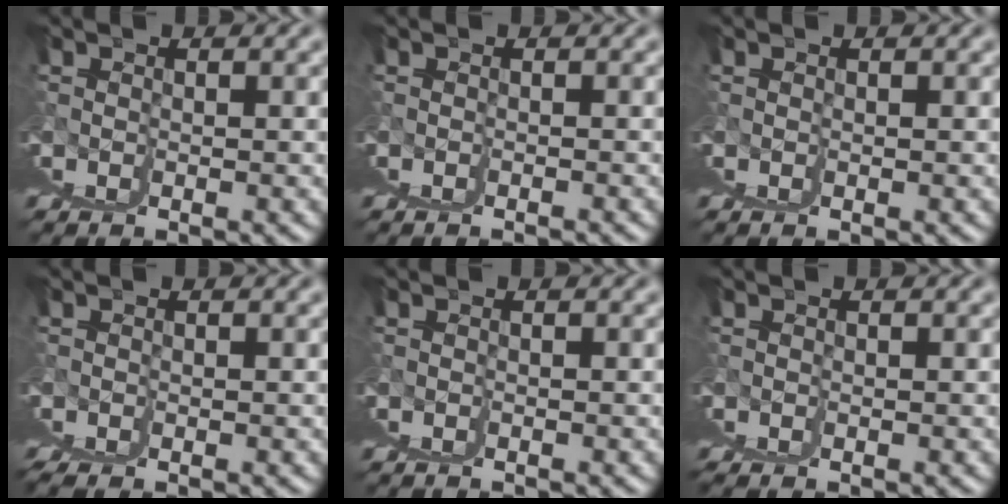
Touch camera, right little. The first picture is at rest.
{"total": 1.3, "force": [-0.5, -1.0, -0.7], "torque": [0.010, 0.008, -0.010]}
{"total": 0.0}
{"total": 1.0, "force": [-0.2, 0.5, 0.8], "torque": [-0.015, 0.002, -0.003]}
{"total": 1.0, "force": [-0.1, -0.9, -0.5], "torque": [0.012, 0.003, -0.002]}
{"total": 0.0}